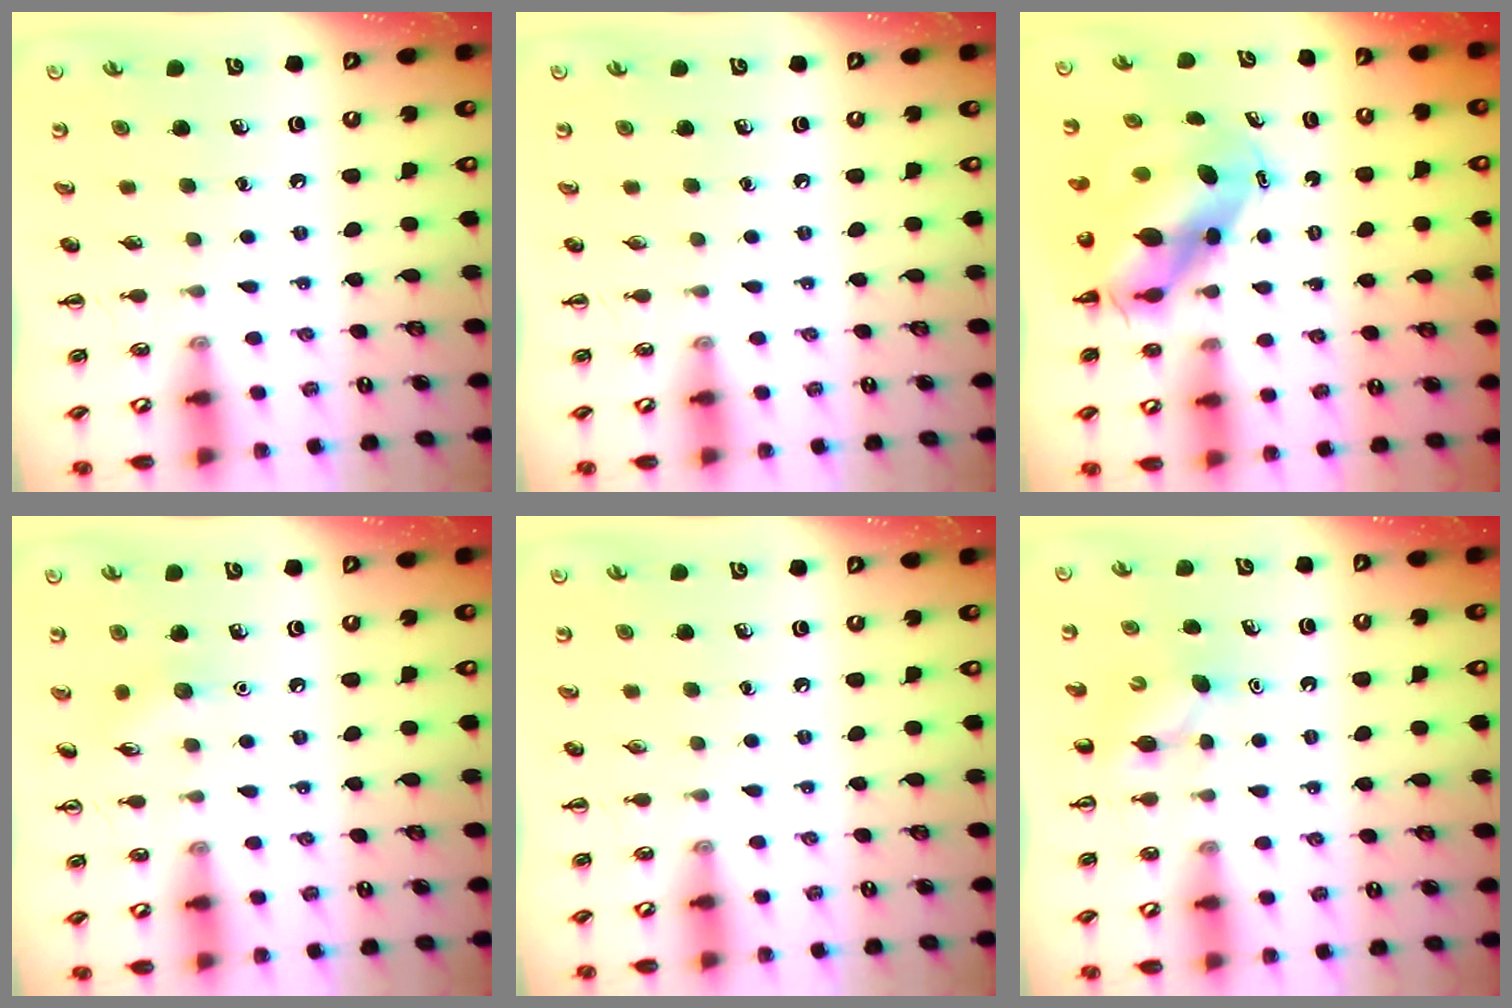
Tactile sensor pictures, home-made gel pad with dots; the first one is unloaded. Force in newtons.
{"total": 0.0}
{"total": 8.0, "press": 7.7, "slide": 2.0}
{"total": 5.9, "press": 5.7, "slide": 1.6}
{"total": 0.0}
{"total": 4.0, "press": 3.8, "slide": 1.3}